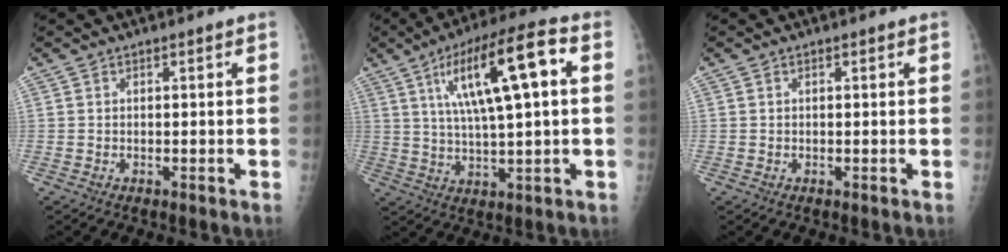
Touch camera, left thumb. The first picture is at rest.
{"total": 16.8, "force": [4.5, 4.0, 15.6], "torque": [-0.270, 0.018, 0.075]}
{"total": 0.0}